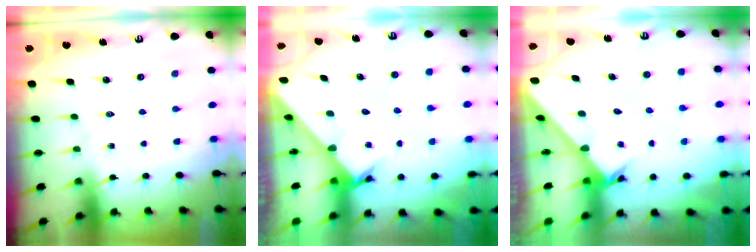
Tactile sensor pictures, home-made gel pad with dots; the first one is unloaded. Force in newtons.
{"total": 2.4, "press": 2.4, "slide": 0.1}
{"total": 2.5, "press": 2.5, "slide": 0.3}